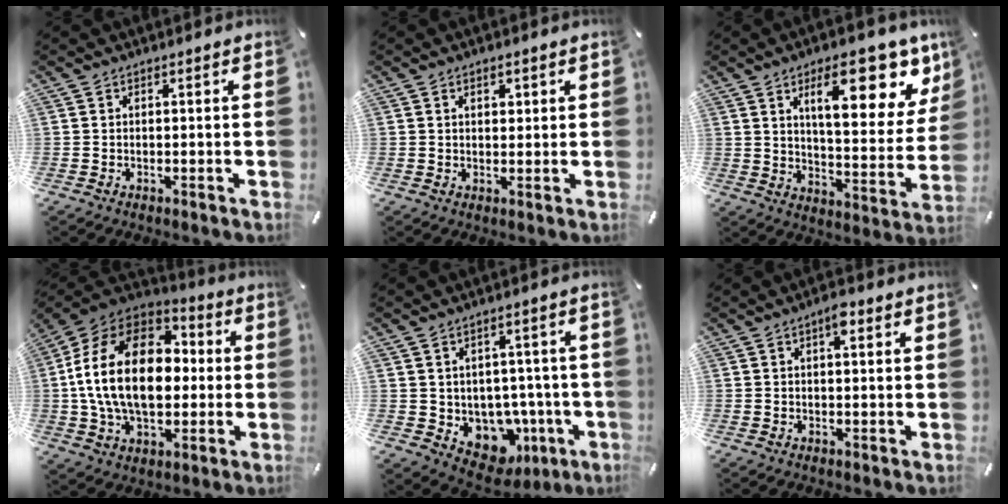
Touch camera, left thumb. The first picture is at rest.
{"total": 1.8, "force": [0.9, 1.3, 0.9], "torque": [-0.004, -0.002, 0.011]}
{"total": 19.5, "force": [10.4, 7.6, 14.6], "torque": [-0.205, -0.050, 0.162]}
{"total": 23.8, "force": [-0.2, 16.1, 17.6], "torque": [-0.352, 0.026, -0.001]}
{"total": 7.6, "force": [-1.2, 7.1, 2.4], "torque": [-0.035, -0.010, -0.005]}
{"total": 2.9, "force": [1.3, 1.1, 2.4], "torque": [-0.036, -0.001, 0.017]}